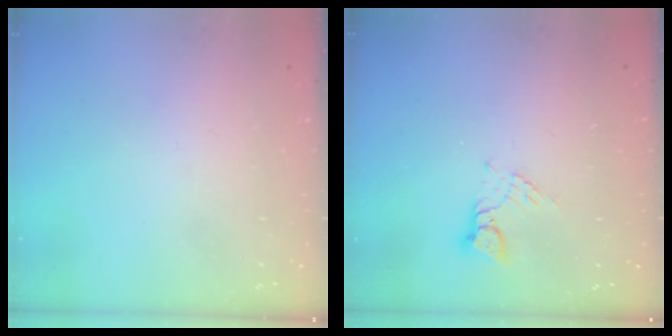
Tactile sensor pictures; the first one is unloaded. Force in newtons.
{"total": 2.6, "press": 2.6, "slide": 0.3}